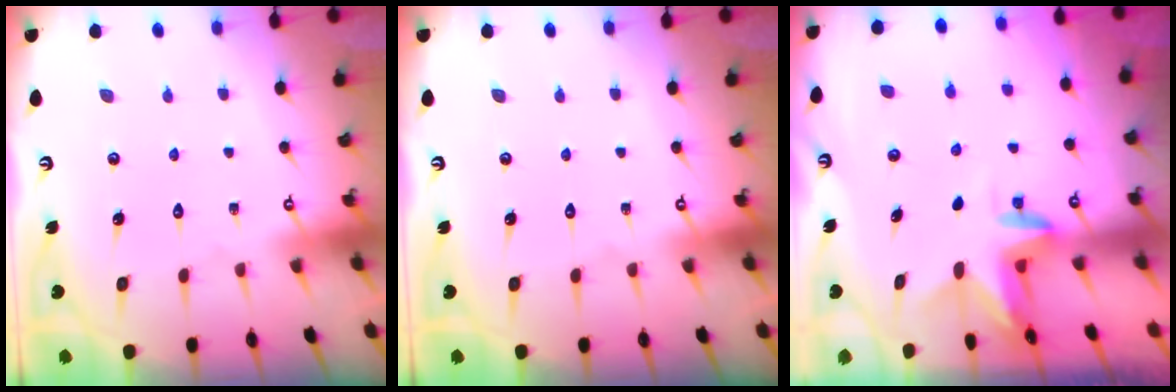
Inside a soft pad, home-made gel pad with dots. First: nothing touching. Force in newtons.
{"total": 0.0}
{"total": 3.0, "press": 3.0, "slide": 0.3}